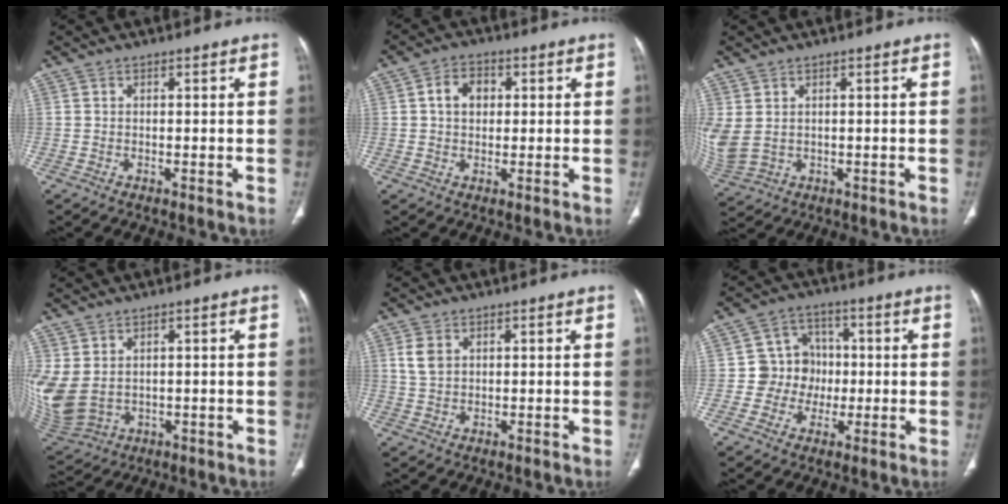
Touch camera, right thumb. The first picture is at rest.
{"total": 5.0, "force": [1.0, 3.8, 3.2], "torque": [-0.041, 0.010, 0.012]}
{"total": 7.2, "force": [0.9, 5.0, 5.1], "torque": [-0.133, 0.000, 0.036]}
{"total": 11.0, "force": [1.4, 8.1, 7.4], "torque": [-0.187, -0.006, 0.057]}
{"total": 3.4, "force": [1.3, 2.4, 2.1], "torque": [-0.042, 0.003, 0.030]}
{"total": 8.1, "force": [-0.7, 7.8, 2.3], "torque": [0.016, 0.022, -0.019]}